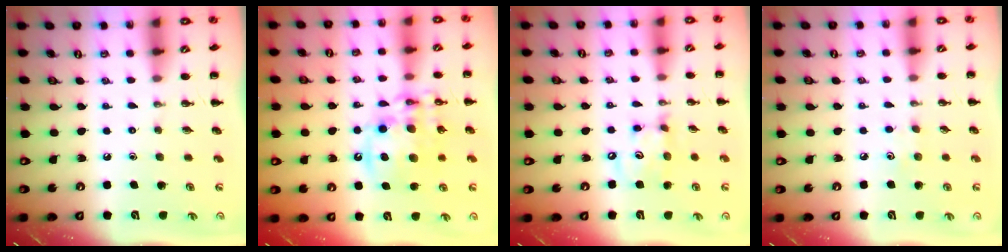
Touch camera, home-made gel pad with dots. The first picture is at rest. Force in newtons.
{"total": 14.3, "press": 13.9, "slide": 3.0}
{"total": 7.3, "press": 7.3, "slide": 0.6}
{"total": 4.0, "press": 3.9, "slide": 1.1}